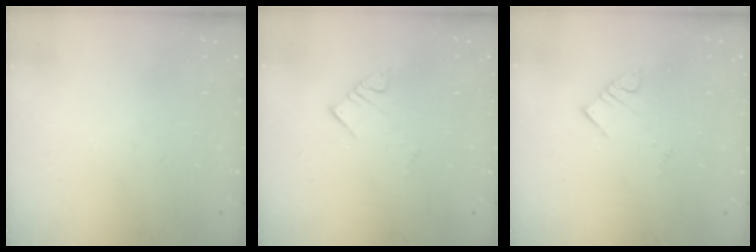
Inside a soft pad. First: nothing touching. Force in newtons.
{"total": 4.1, "press": 4.1, "slide": 0.2}
{"total": 4.1, "press": 4.1, "slide": 0.2}